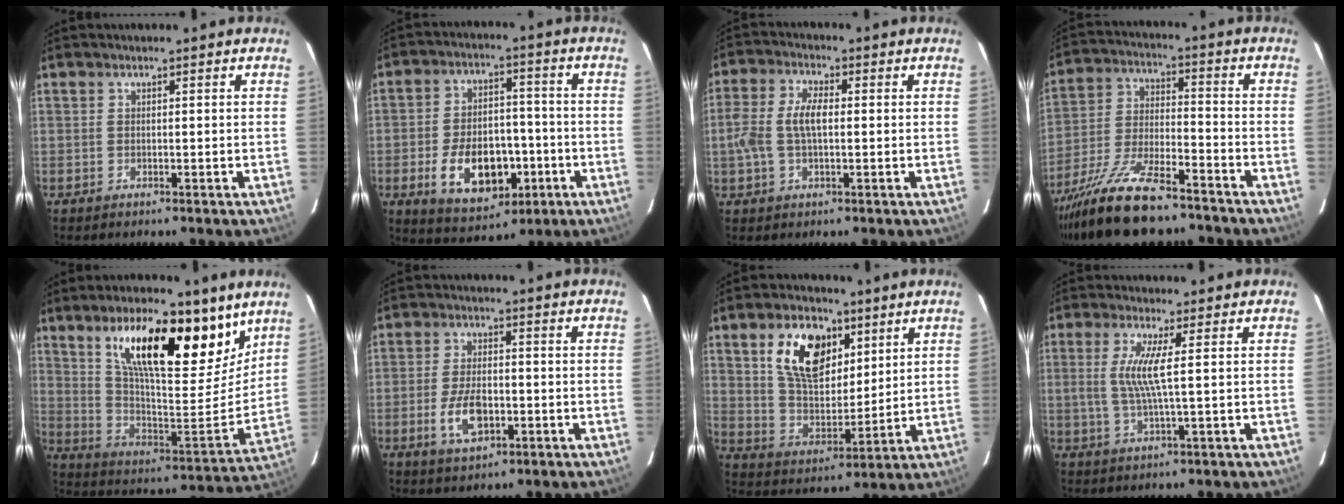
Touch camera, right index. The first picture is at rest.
{"total": 14.4, "force": [-4.9, 8.9, 10.1], "torque": [-0.202, 0.009, -0.058]}
{"total": 7.3, "force": [-0.2, 3.4, 6.5], "torque": [-0.135, 0.010, -0.005]}
{"total": 18.7, "force": [-14.4, 5.3, 10.6], "torque": [-0.220, -0.034, -0.249]}
{"total": 24.1, "force": [14.9, 8.5, 17.0], "torque": [-0.275, 0.006, 0.260]}
{"total": 7.9, "force": [-2.5, 3.9, 6.4], "torque": [-0.135, -0.005, -0.042]}
{"total": 14.4, "force": [6.5, 8.4, 9.8], "torque": [-0.180, 0.013, 0.126]}
{"total": 5.9, "force": [0.7, -0.3, 5.9], "torque": [-0.125, -0.005, 0.014]}